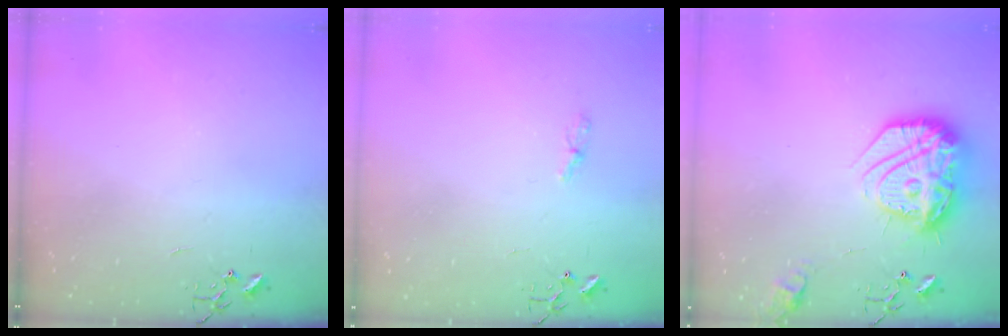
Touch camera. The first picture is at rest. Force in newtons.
{"total": 4.4, "press": 4.4, "slide": 0.6}
{"total": 20.7, "press": 20.6, "slide": 1.5}